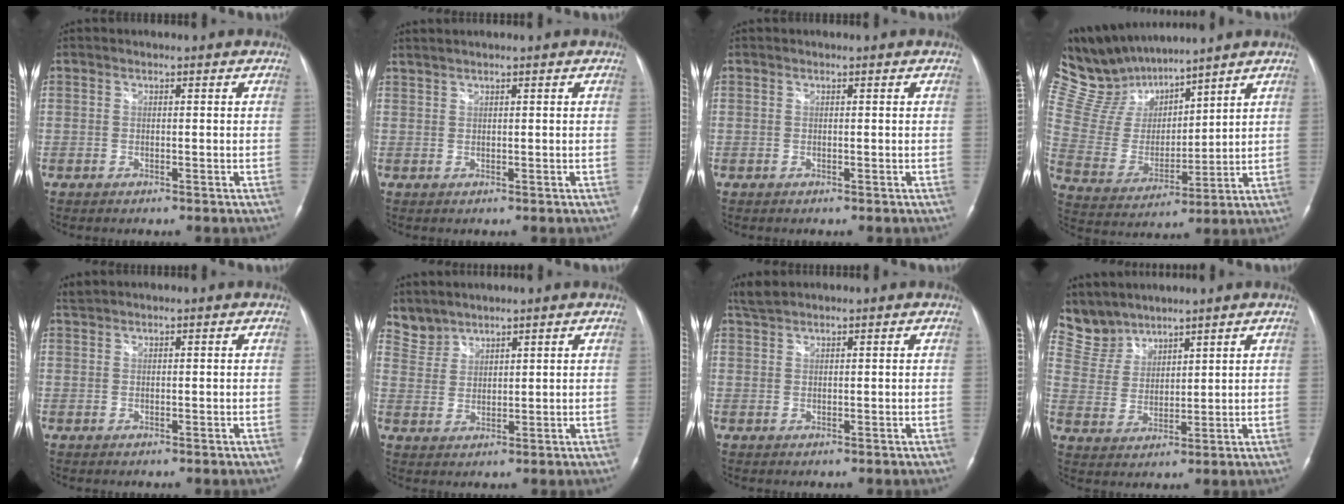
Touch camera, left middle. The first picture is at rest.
{"total": 1.7, "force": [1.5, -0.2, 0.7], "torque": [-0.017, 0.012, 0.033]}
{"total": 0.0}
{"total": 13.0, "force": [11.9, 3.5, 3.7], "torque": [-0.096, 0.016, 0.246]}
{"total": 1.0, "force": [1.0, -0.1, 0.1], "torque": [-0.006, 0.014, 0.026]}
{"total": 3.8, "force": [3.6, 1.2, -0.6], "torque": [0.013, 0.010, 0.080]}
{"total": 2.2, "force": [2.1, 0.2, 0.6], "torque": [-0.018, 0.014, 0.045]}
{"total": 6.7, "force": [6.4, 2.0, -0.3], "torque": [-0.006, 0.010, 0.147]}